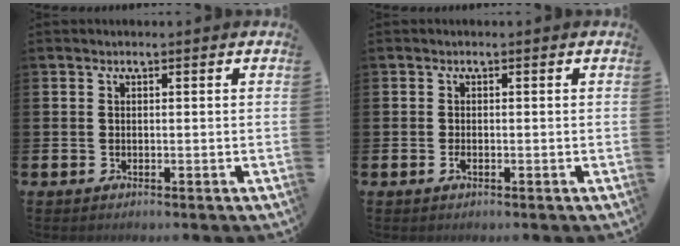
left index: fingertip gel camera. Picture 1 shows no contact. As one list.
[{"total": 1.0, "force": [-0.4, 0.4, 0.9], "torque": [-0.023, 0.001, -0.006]}]